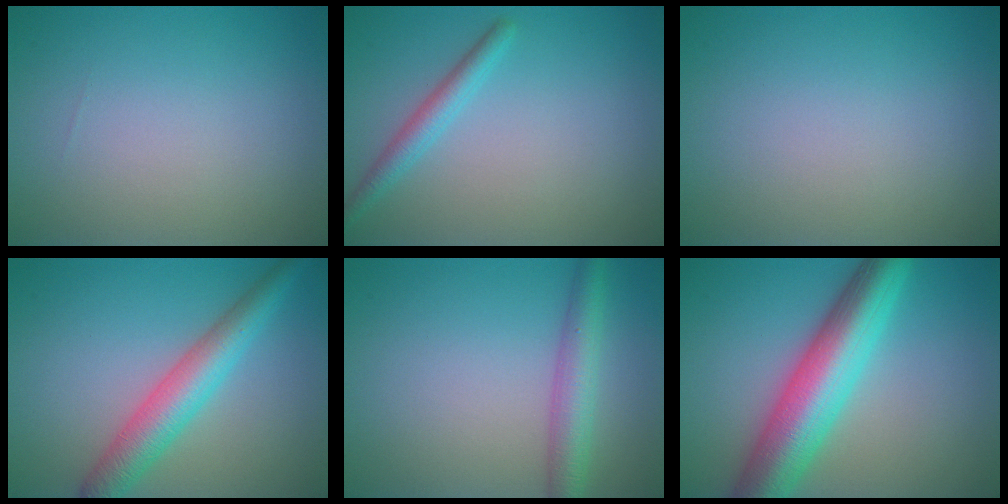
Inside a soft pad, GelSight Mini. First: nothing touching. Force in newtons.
{"total": 2.1, "press": 2.1, "slide": 0.2}
{"total": 0.0}
{"total": 5.0, "press": 5.0, "slide": 0.1}
{"total": 3.7, "press": 3.7, "slide": 0.1}
{"total": 9.2, "press": 9.2, "slide": 0.3}